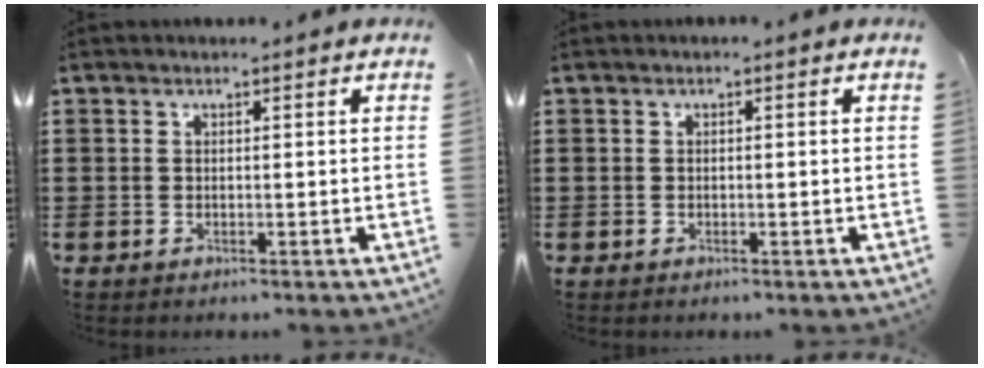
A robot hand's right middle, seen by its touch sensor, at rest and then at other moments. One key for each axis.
{"total": 0.0}